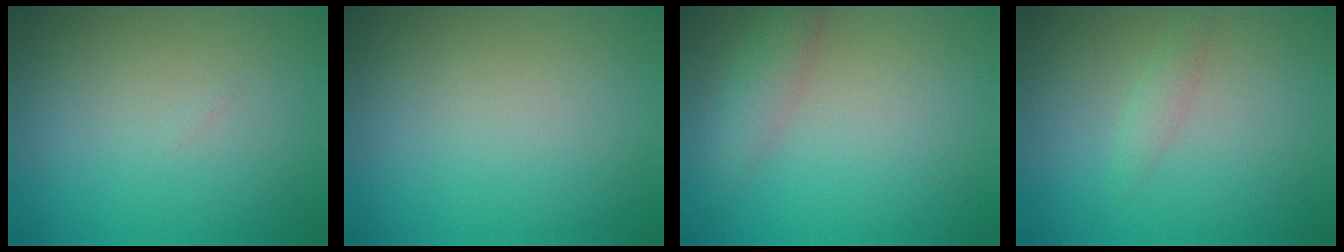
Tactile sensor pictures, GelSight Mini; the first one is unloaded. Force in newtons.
{"total": 0.0}
{"total": 2.5, "press": 2.5, "slide": 0.1}
{"total": 1.2, "press": 1.2, "slide": 0.0}